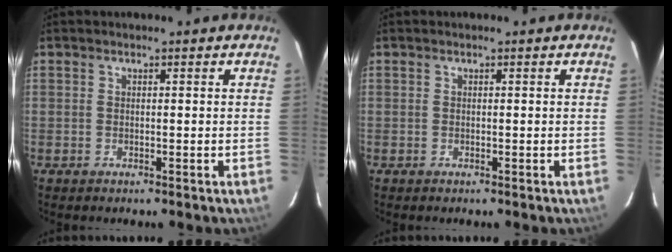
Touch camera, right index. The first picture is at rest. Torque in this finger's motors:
{"motor_torque": [0.00, 0.00, 0.02, 0.00]}